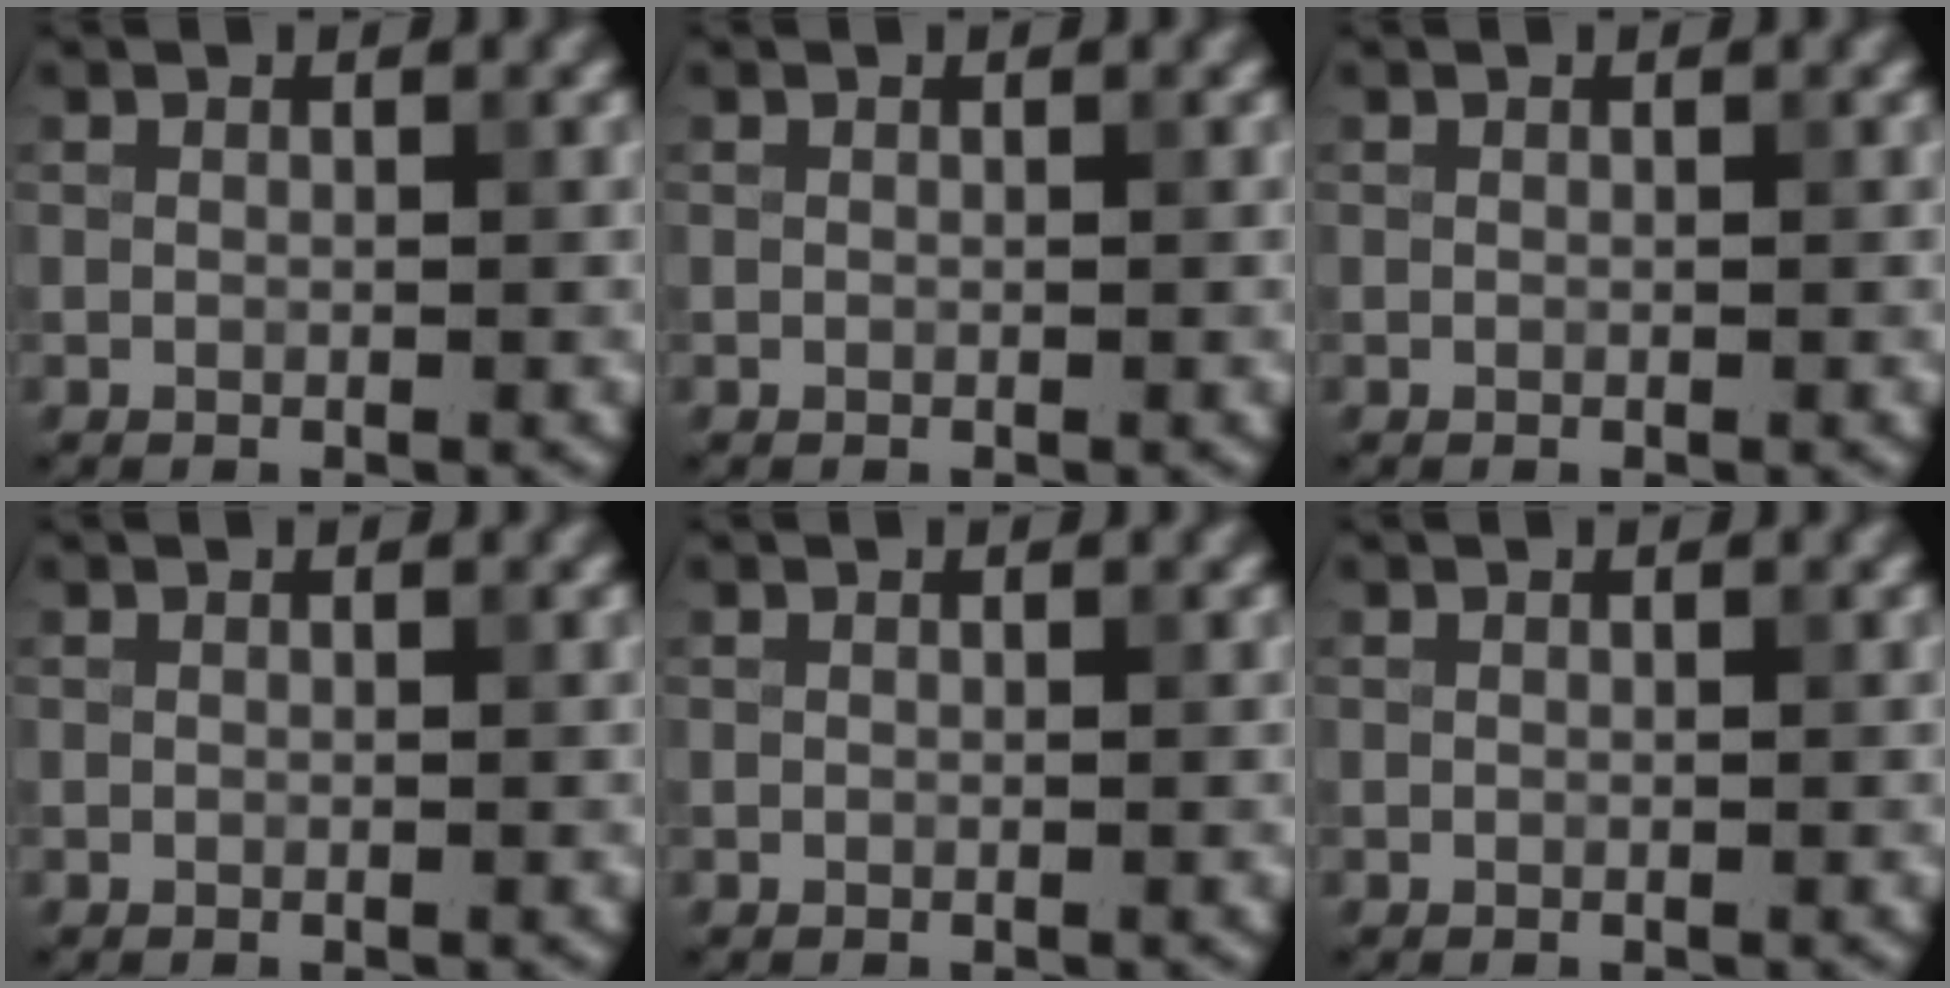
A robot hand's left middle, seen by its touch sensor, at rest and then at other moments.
{"total": 0.0}
{"total": 0.0}
{"total": 0.0}
{"total": 0.0}
{"total": 0.0}